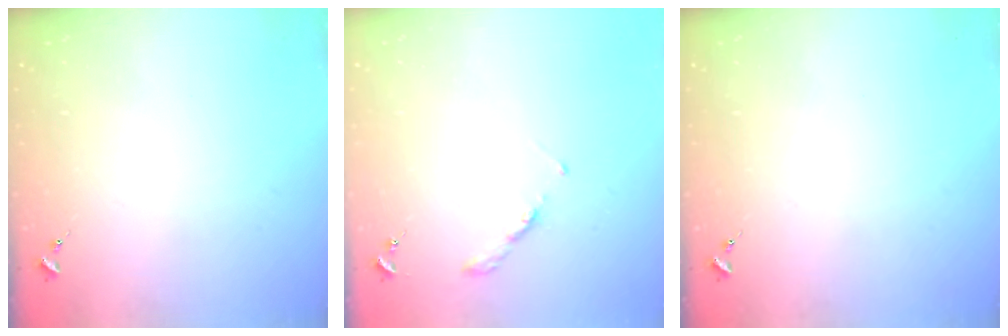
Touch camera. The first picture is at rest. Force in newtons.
{"total": 3.2, "press": 3.2, "slide": 0.4}
{"total": 0.0}